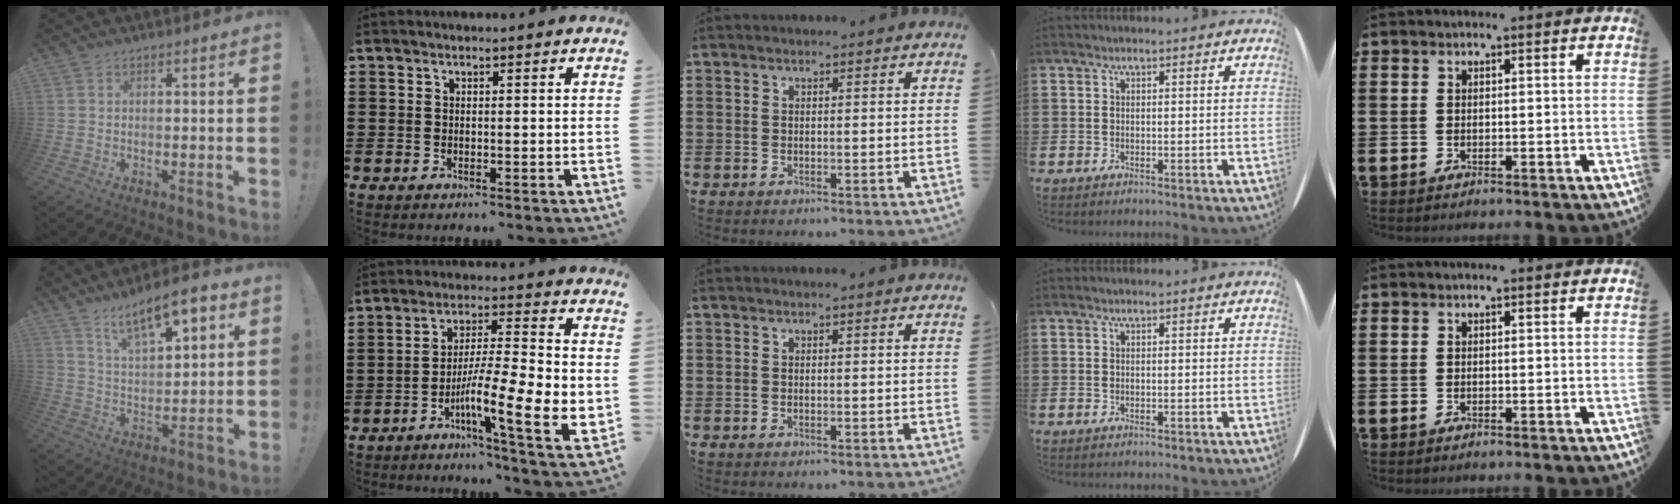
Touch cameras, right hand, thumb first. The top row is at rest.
{"thumb": {"total": 12.9, "force": [8.1, 4.8, 8.8], "torque": [-0.130, -0.049, 0.134]}, "index": {"total": 12.1, "force": [-3.5, 2.0, 11.4], "torque": [-0.199, -0.020, -0.068]}}